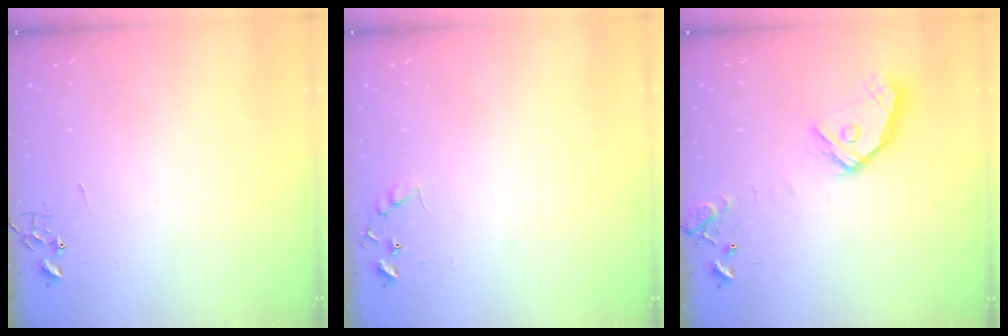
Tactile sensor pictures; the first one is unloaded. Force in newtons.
{"total": 8.9, "press": 8.9, "slide": 0.5}
{"total": 14.2, "press": 14.1, "slide": 2.1}